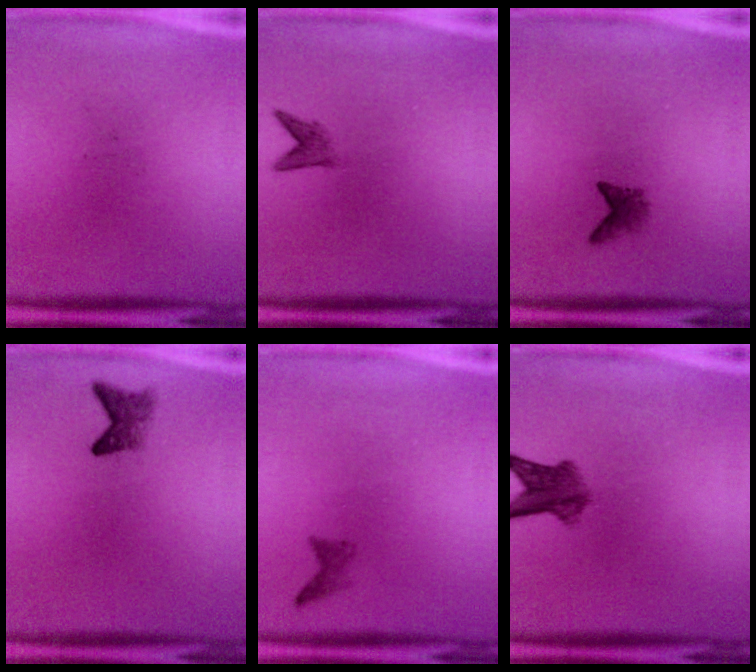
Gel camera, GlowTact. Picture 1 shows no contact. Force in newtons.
{"total": 1.8}
{"total": 1.8}
{"total": 2.4}
{"total": 1.1}
{"total": 5.1}